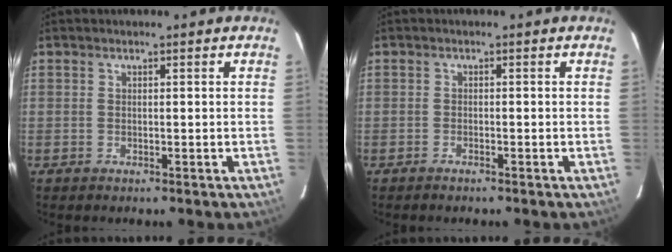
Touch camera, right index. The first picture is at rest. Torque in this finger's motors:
{"motor_torque": [-0.11, -0.02, 0.07, 0.02]}